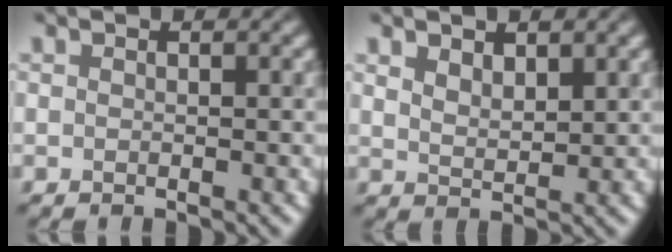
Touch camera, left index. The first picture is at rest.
{"total": 2.6, "force": [1.7, 1.1, 1.6], "torque": [-0.031, -0.004, 0.035]}